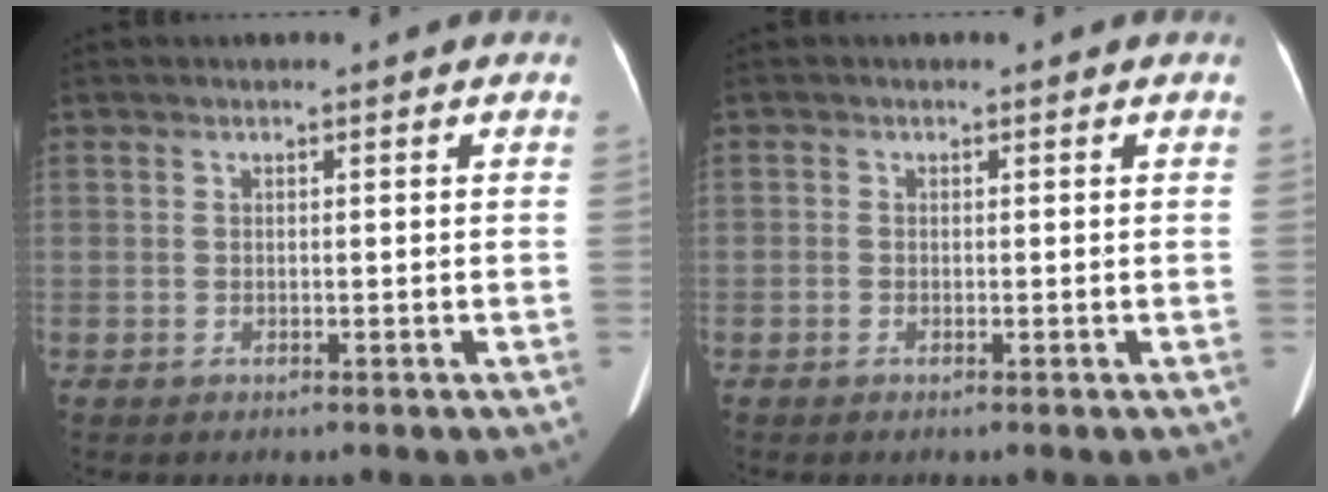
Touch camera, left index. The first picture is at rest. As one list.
[{"total": 0.6, "force": [-0.5, 0.3, 0.0], "torque": [-0.005, -0.003, -0.012]}]